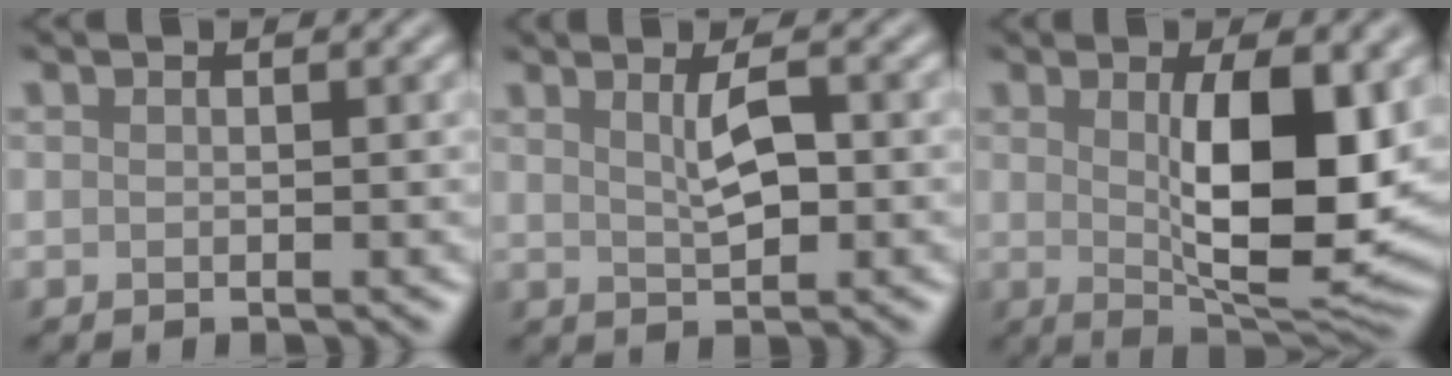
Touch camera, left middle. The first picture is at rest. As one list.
[{"total": 2.7, "force": [0.7, 0.7, 2.5], "torque": [-0.046, 0.000, 0.014]}, {"total": 9.8, "force": [0.9, 3.0, 9.3], "torque": [-0.141, -0.013, 0.023]}]